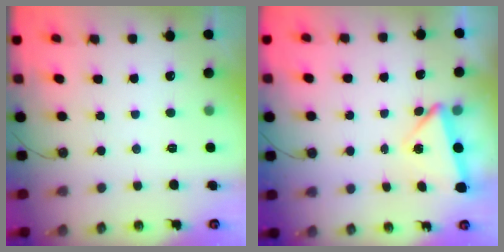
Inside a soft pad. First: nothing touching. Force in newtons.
{"total": 3.6, "press": 3.4, "slide": 1.4}